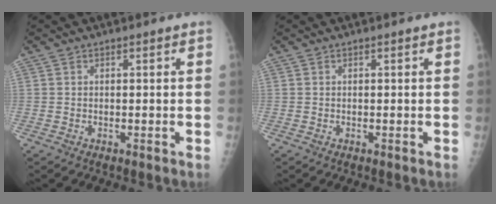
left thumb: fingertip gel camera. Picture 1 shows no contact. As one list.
[{"total": 0.0}]